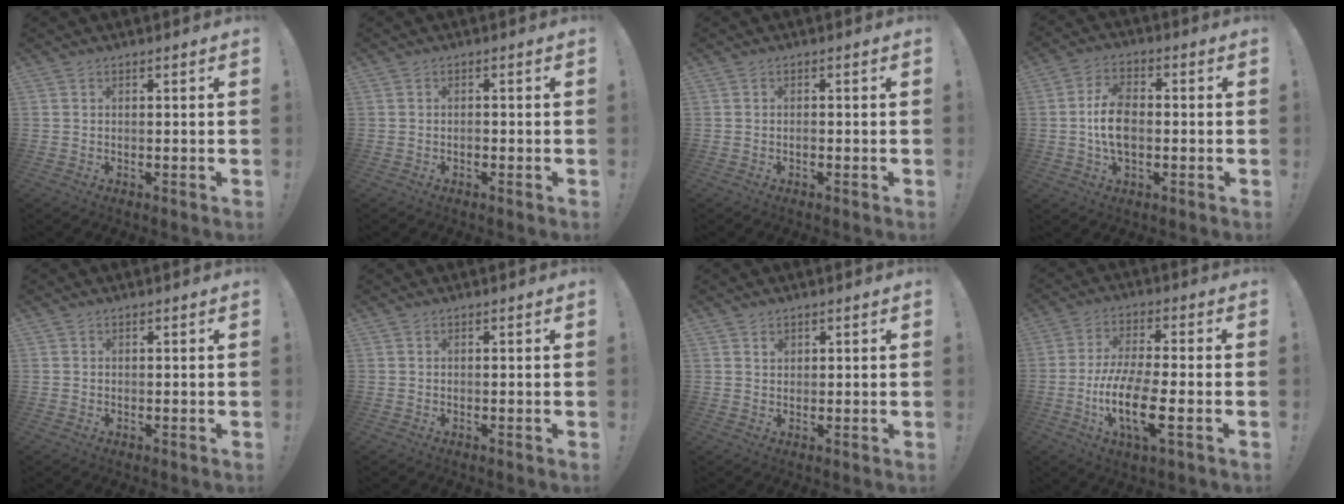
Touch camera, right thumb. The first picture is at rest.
{"total": 1.1, "force": [-0.8, 0.6, 0.5], "torque": [-0.011, 0.001, -0.014]}
{"total": 0.8, "force": [-0.7, 0.3, 0.3], "torque": [-0.008, 0.002, -0.013]}
{"total": 10.0, "force": [-1.0, 6.5, 7.6], "torque": [-0.133, 0.005, -0.018]}
{"total": 0.0}
{"total": 0.0}
{"total": 1.2, "force": [0.9, 0.8, 0.3], "torque": [0.007, -0.006, 0.015]}
{"total": 14.8, "force": [-4.3, 4.3, 13.5], "torque": [-0.266, -0.002, -0.073]}